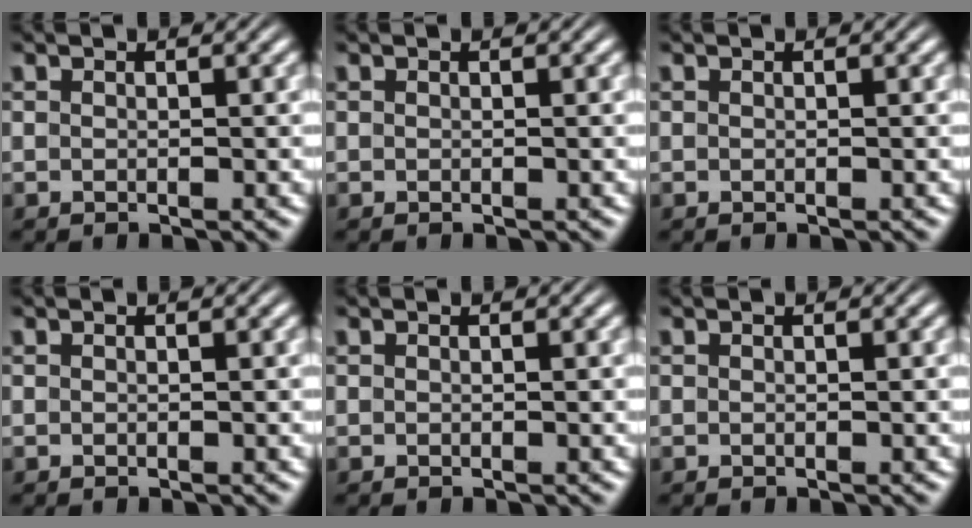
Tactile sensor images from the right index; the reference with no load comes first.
{"total": 0.0}
{"total": 0.0}
{"total": 0.0}
{"total": 0.0}
{"total": 0.0}